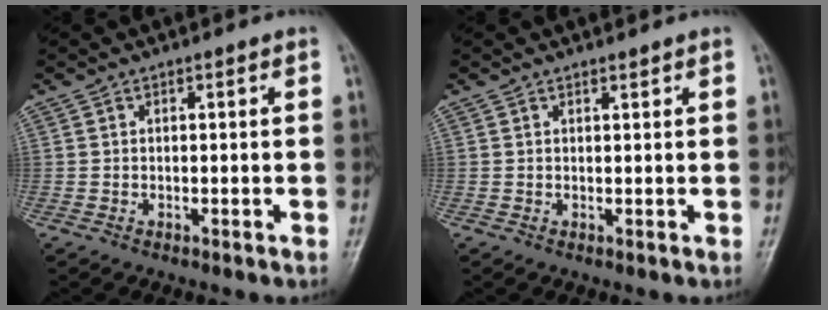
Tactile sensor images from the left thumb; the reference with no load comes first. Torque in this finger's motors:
{"motor_torque": [-0.38, -0.13, -0.34, -0.14, 0.00]}